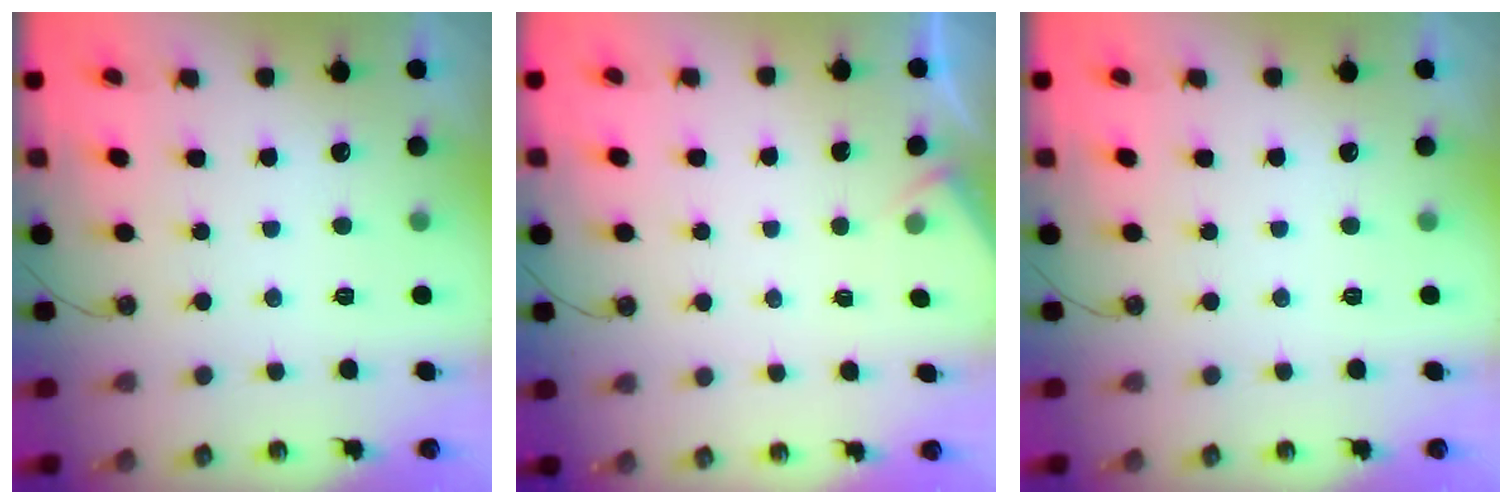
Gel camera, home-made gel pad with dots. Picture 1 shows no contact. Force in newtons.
{"total": 2.2, "press": 2.2, "slide": 0.4}
{"total": 0.0}